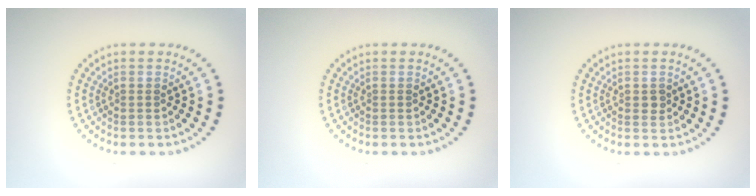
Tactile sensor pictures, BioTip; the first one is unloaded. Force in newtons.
{"total": 0.0}
{"total": 0.9, "press": 0.9, "slide": 0.0}